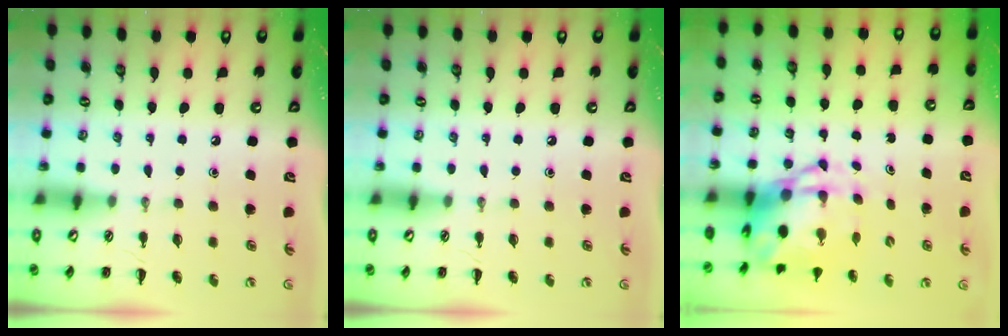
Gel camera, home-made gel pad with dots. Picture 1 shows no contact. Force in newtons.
{"total": 0.0}
{"total": 6.6, "press": 6.3, "slide": 1.6}